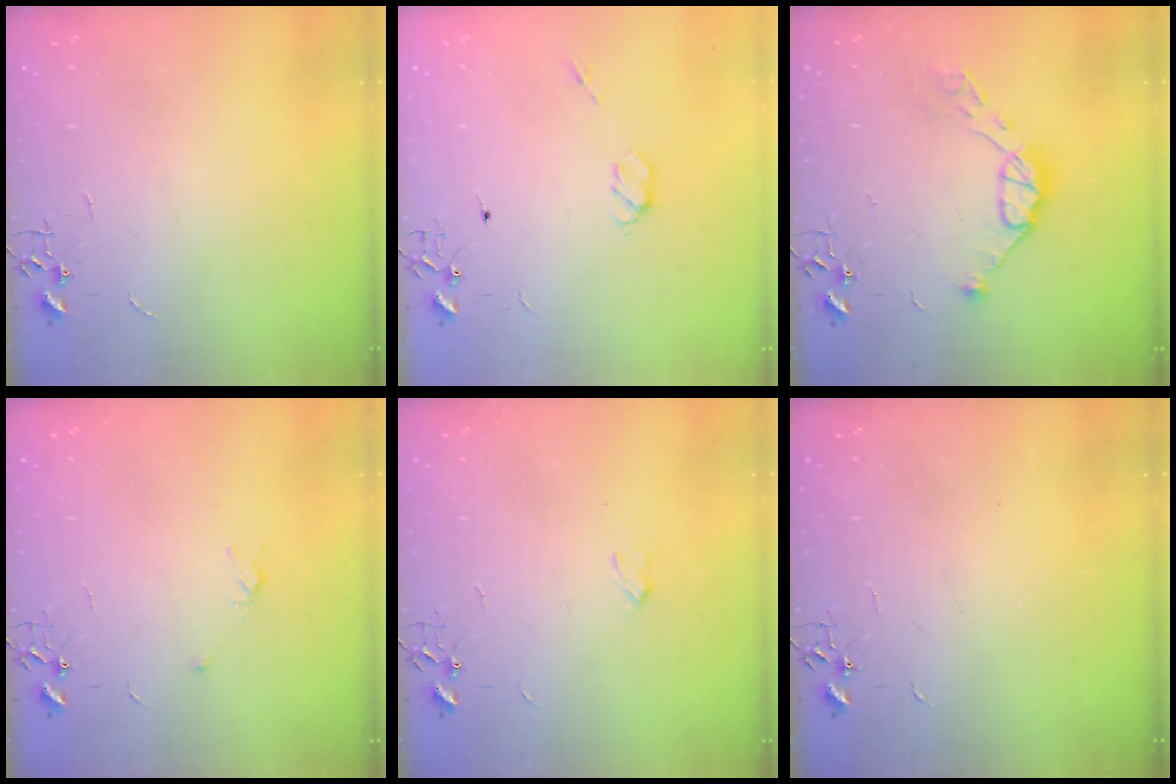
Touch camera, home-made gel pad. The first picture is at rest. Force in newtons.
{"total": 3.9, "press": 3.8, "slide": 0.8}
{"total": 10.5, "press": 10.5, "slide": 0.7}
{"total": 3.6, "press": 3.5, "slide": 0.7}
{"total": 2.5, "press": 2.4, "slide": 0.4}
{"total": 2.1, "press": 2.1, "slide": 0.4}